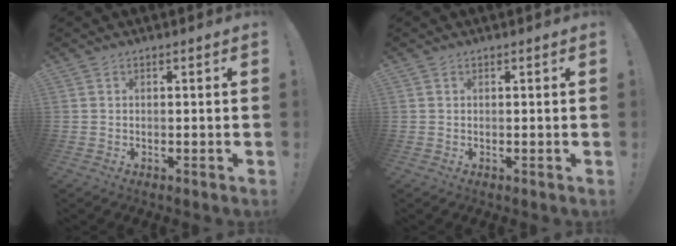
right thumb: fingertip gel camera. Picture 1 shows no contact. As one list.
[{"total": 0.0}]